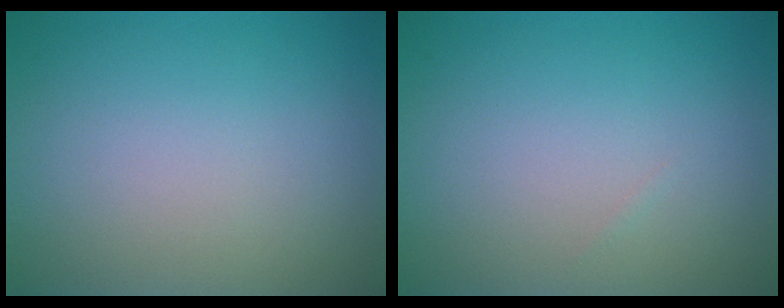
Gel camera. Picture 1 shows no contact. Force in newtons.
{"total": 0.0}